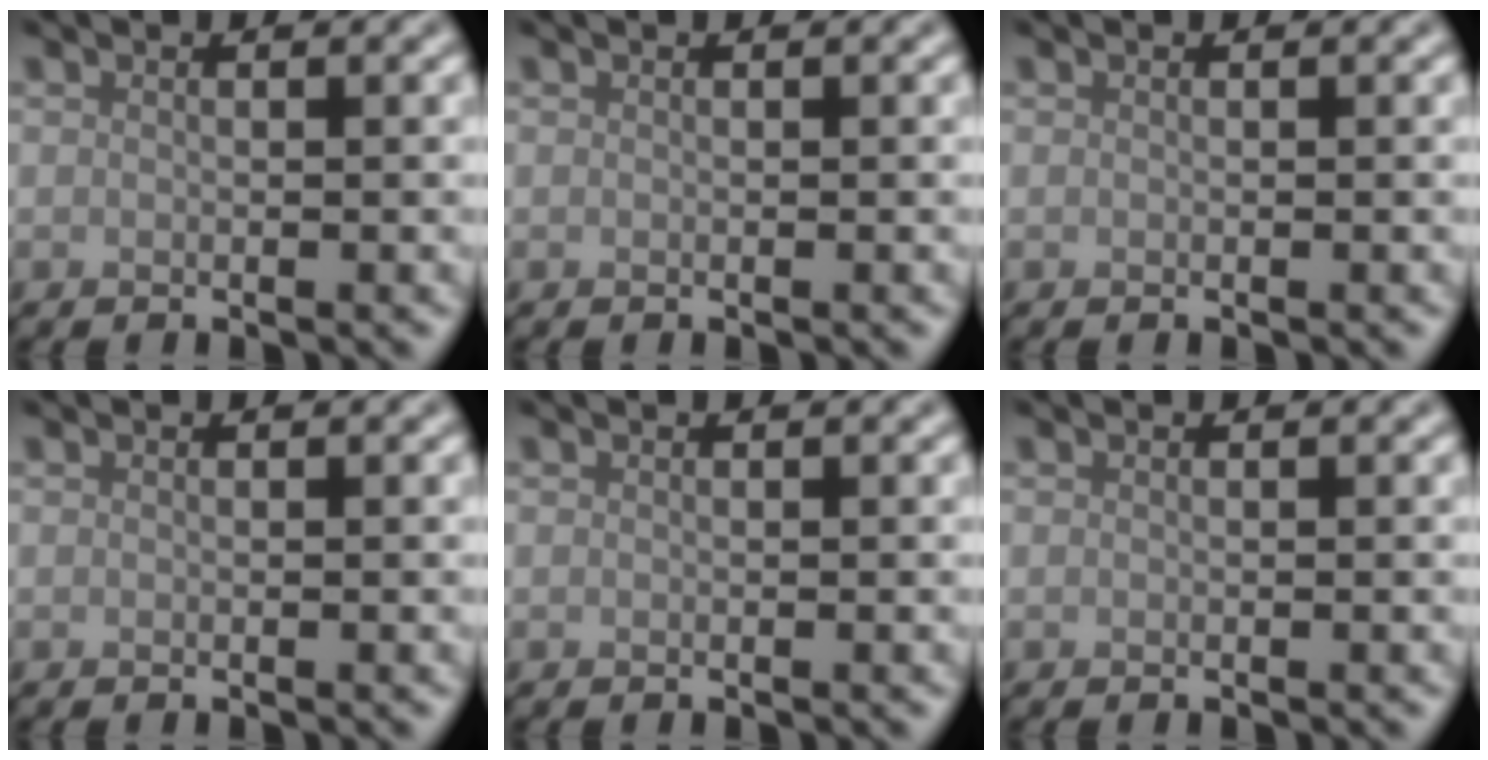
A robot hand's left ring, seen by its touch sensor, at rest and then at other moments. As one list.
[{"total": 0.0}, {"total": 0.0}, {"total": 0.0}, {"total": 0.0}, {"total": 0.0}]